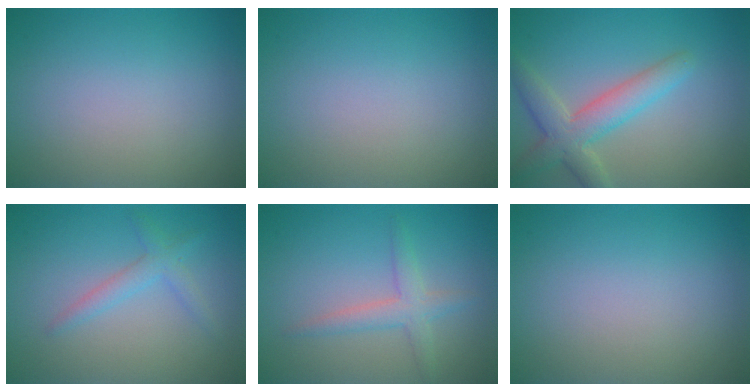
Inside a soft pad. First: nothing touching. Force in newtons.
{"total": 0.0}
{"total": 4.6, "press": 4.6, "slide": 0.4}
{"total": 2.0, "press": 2.0, "slide": 0.2}
{"total": 2.4, "press": 2.4, "slide": 0.1}
{"total": 0.0}